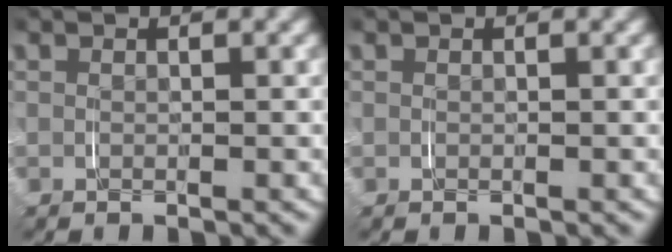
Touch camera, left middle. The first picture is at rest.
{"total": 0.0}